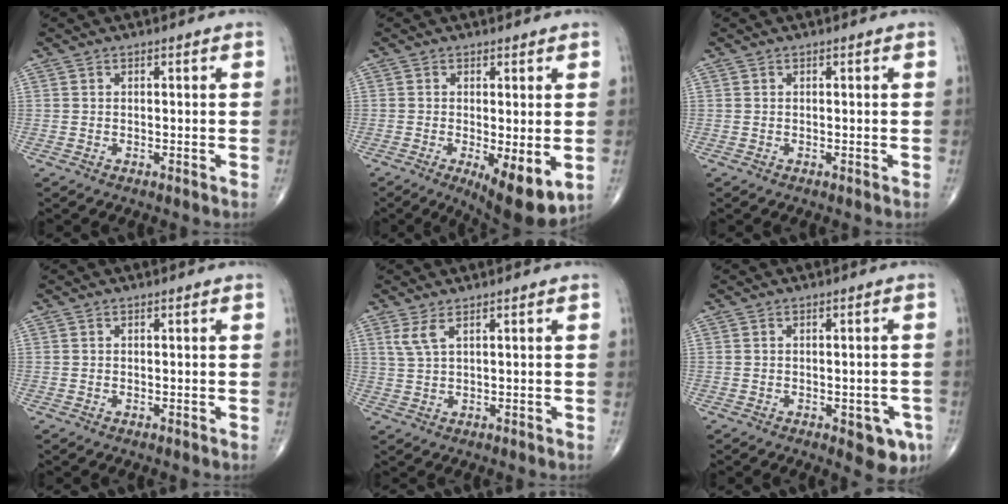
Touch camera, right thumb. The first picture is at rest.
{"total": 9.4, "force": [-2.3, 3.0, 8.6], "torque": [-0.126, -0.025, -0.028]}
{"total": 0.0}
{"total": 0.0}
{"total": 2.7, "force": [1.5, 0.6, 2.2], "torque": [-0.057, -0.001, 0.041]}
{"total": 5.9, "force": [-2.4, 2.5, 4.7], "torque": [-0.036, 0.002, -0.023]}